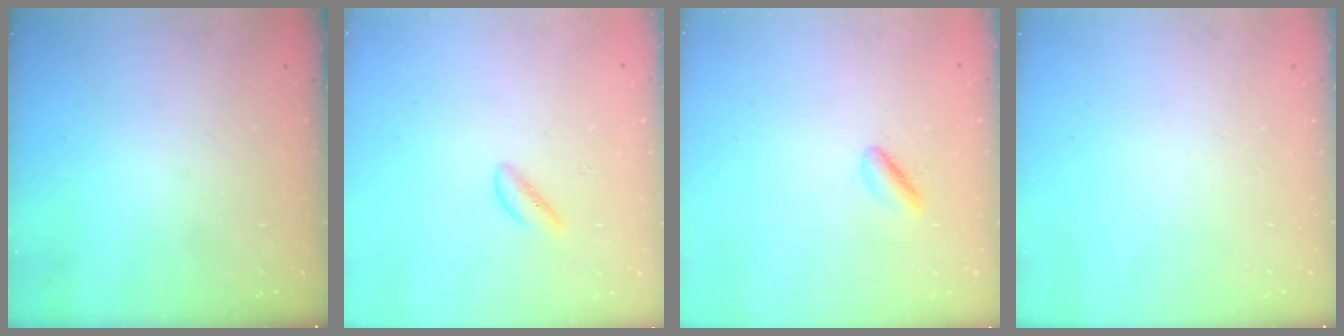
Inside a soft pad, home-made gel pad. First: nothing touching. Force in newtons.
{"total": 1.7, "press": 1.6, "slide": 0.7}
{"total": 2.7, "press": 2.5, "slide": 1.0}
{"total": 0.0}